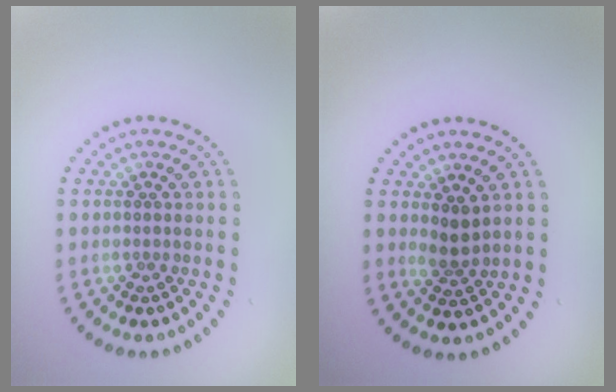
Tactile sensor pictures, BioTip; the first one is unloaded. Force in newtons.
{"total": 1.7, "press": 1.3, "slide": 1.0}